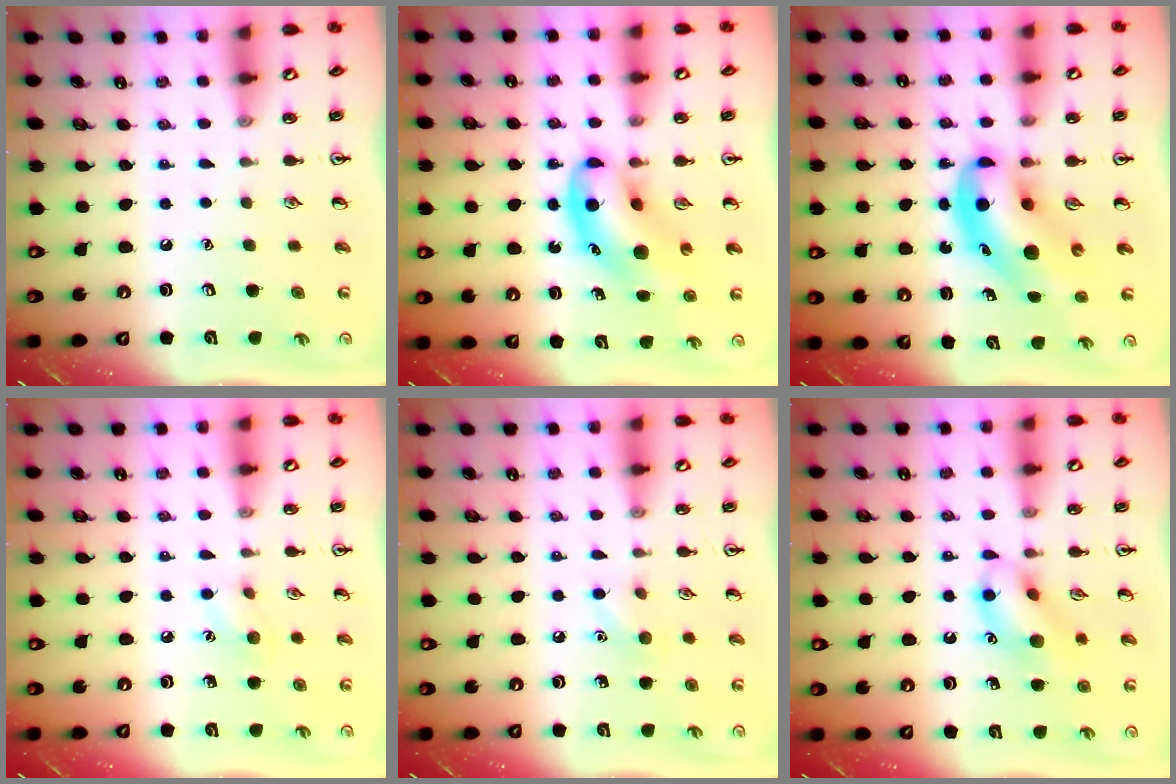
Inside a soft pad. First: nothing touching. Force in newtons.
{"total": 10.6, "press": 10.2, "slide": 2.8}
{"total": 10.0, "press": 9.6, "slide": 2.8}
{"total": 7.1, "press": 6.9, "slide": 1.8}
{"total": 6.9, "press": 6.6, "slide": 2.1}
{"total": 12.0, "press": 11.9, "slide": 1.4}